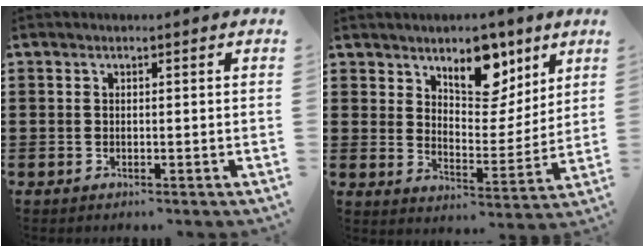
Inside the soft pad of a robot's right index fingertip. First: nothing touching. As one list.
[{"total": 9.7, "force": [7.0, 4.9, 4.6], "torque": [-0.078, -0.027, 0.124]}]